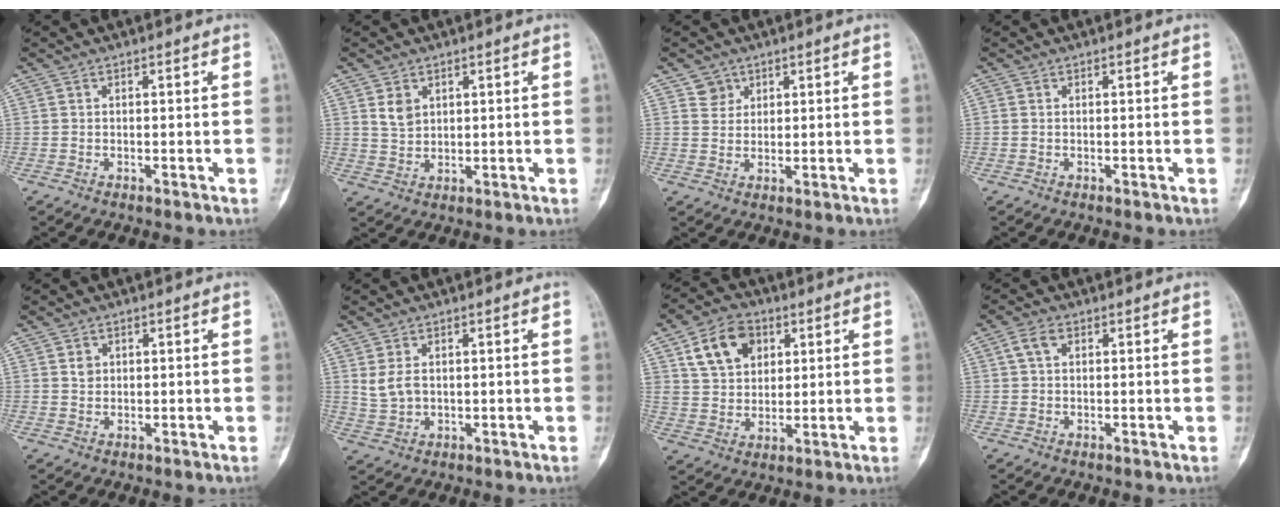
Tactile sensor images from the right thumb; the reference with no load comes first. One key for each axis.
{"total": 3.6, "fx": 1.6, "fy": 2.7, "fz": 1.8, "tx": -0.018, "ty": -0.013, "tz": 0.034}
{"total": 3.1, "fx": 1.8, "fy": 2.5, "fz": 0.1, "tx": 0.024, "ty": -0.010, "tz": 0.025}
{"total": 0.0}
{"total": 1.7, "fx": 0.5, "fy": 1.5, "fz": 0.7, "tx": -0.001, "ty": -0.001, "tz": 0.008}
{"total": 3.8, "fx": 0.9, "fy": 2.6, "fz": 2.5, "tx": -0.046, "ty": -0.002, "tz": 0.027}
{"total": 11.7, "fx": 4.9, "fy": 8.4, "fz": 6.4, "tx": -0.084, "ty": -0.008, "tz": 0.090}
{"total": 3.2, "fx": 1.2, "fy": 1.9, "fz": 2.2, "tx": -0.044, "ty": 0.009, "tz": 0.025}